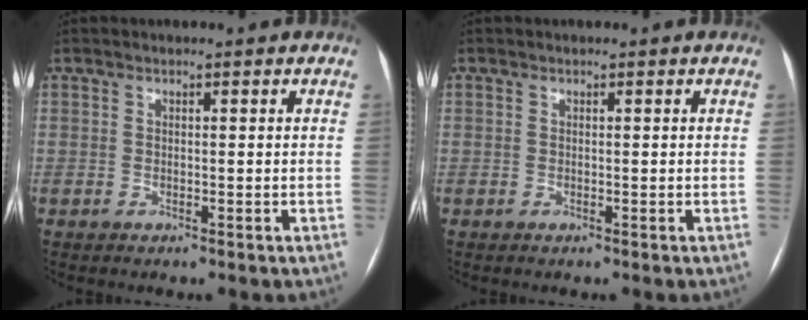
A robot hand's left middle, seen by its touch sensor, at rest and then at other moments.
{"total": 0.0}